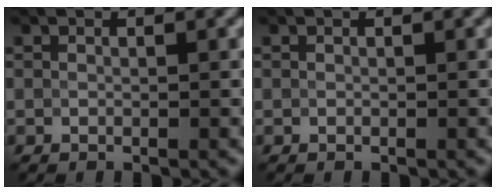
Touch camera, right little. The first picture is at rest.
{"total": 0.0}